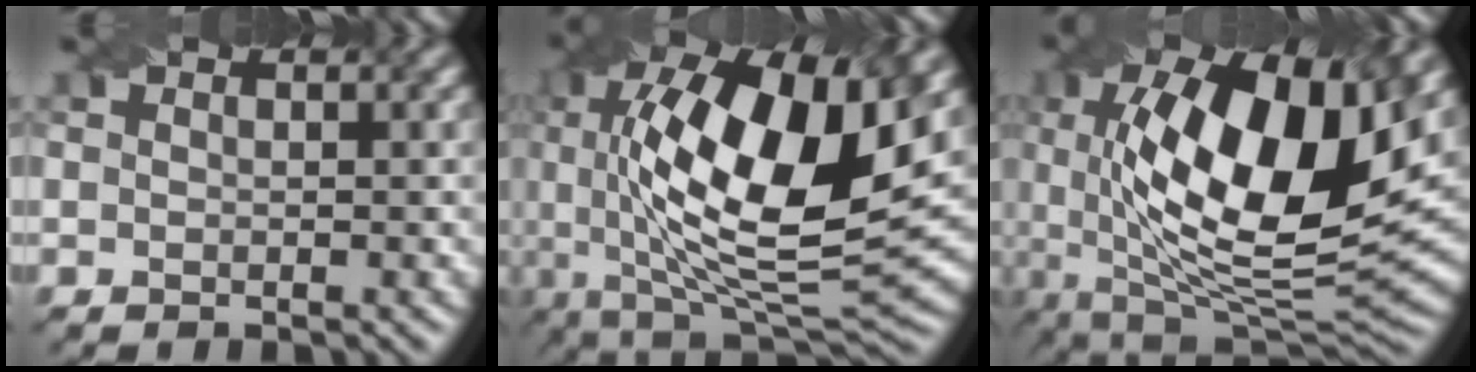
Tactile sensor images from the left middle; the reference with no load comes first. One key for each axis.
{"total": 15.7, "fx": 3.3, "fy": 6.1, "fz": 14.1, "tx": -0.247, "ty": -0.003, "tz": 0.055}
{"total": 15.9, "fx": 3.4, "fy": 6.2, "fz": 14.2, "tx": -0.235, "ty": -0.006, "tz": 0.049}